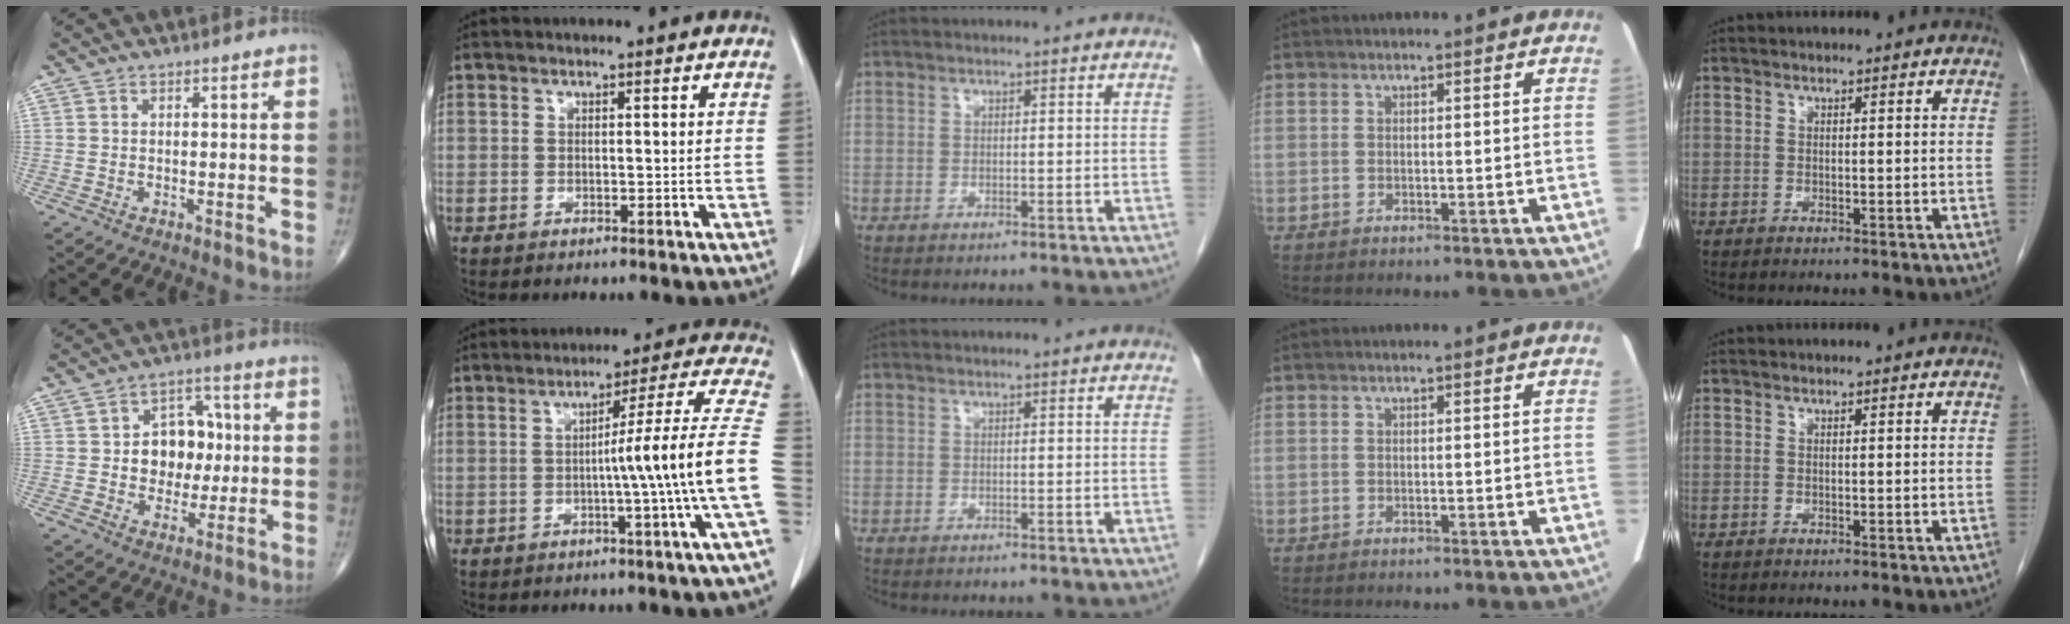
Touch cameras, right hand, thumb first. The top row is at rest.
{"thumb": {"total": 10.7, "force": [0.6, 8.3, 6.7], "torque": [-0.046, 0.018, 0.010]}, "index": {"total": 13.1, "force": [-2.6, -3.0, 12.5], "torque": [-0.158, 0.010, -0.041]}}